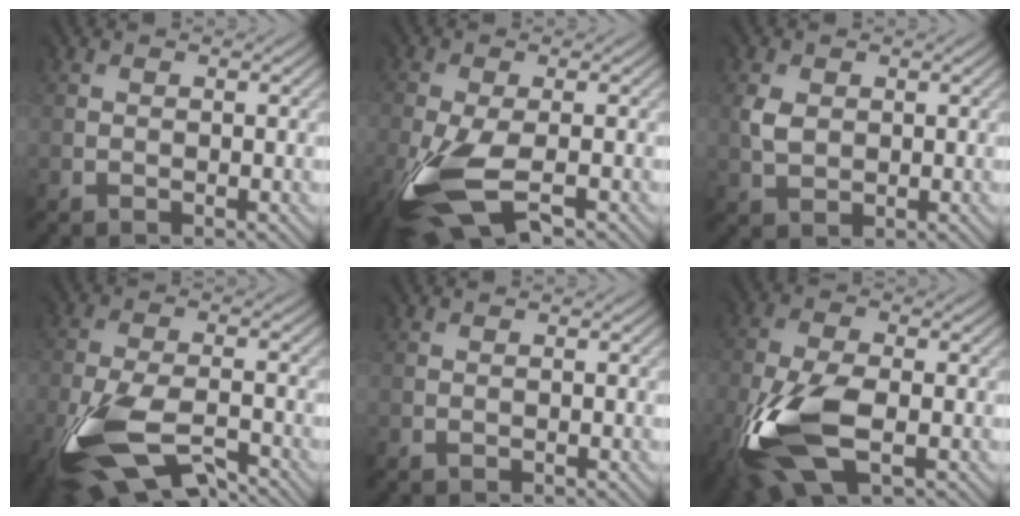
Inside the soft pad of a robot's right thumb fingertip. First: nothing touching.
{"total": 9.2, "force": [-4.6, 3.5, 7.2], "torque": [-0.188, -0.017, -0.091]}
{"total": 2.1, "force": [0.7, 1.9, 0.7], "torque": [-0.022, 0.000, 0.014]}
{"total": 10.6, "force": [-6.3, 4.0, 7.5], "torque": [-0.185, -0.026, -0.127]}
{"total": 0.0}
{"total": 10.7, "force": [-4.0, 4.9, 8.6], "torque": [-0.217, -0.011, -0.082]}